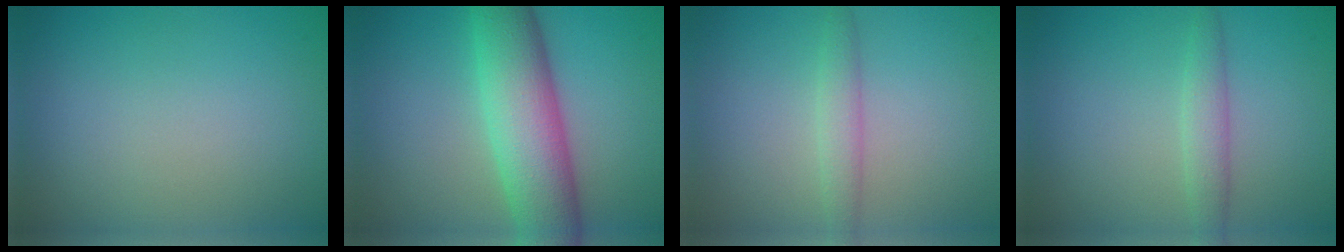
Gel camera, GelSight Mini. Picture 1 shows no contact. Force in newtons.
{"total": 8.3, "press": 8.3, "slide": 0.2}
{"total": 1.8, "press": 1.8, "slide": 0.1}
{"total": 1.9, "press": 1.9, "slide": 0.1}